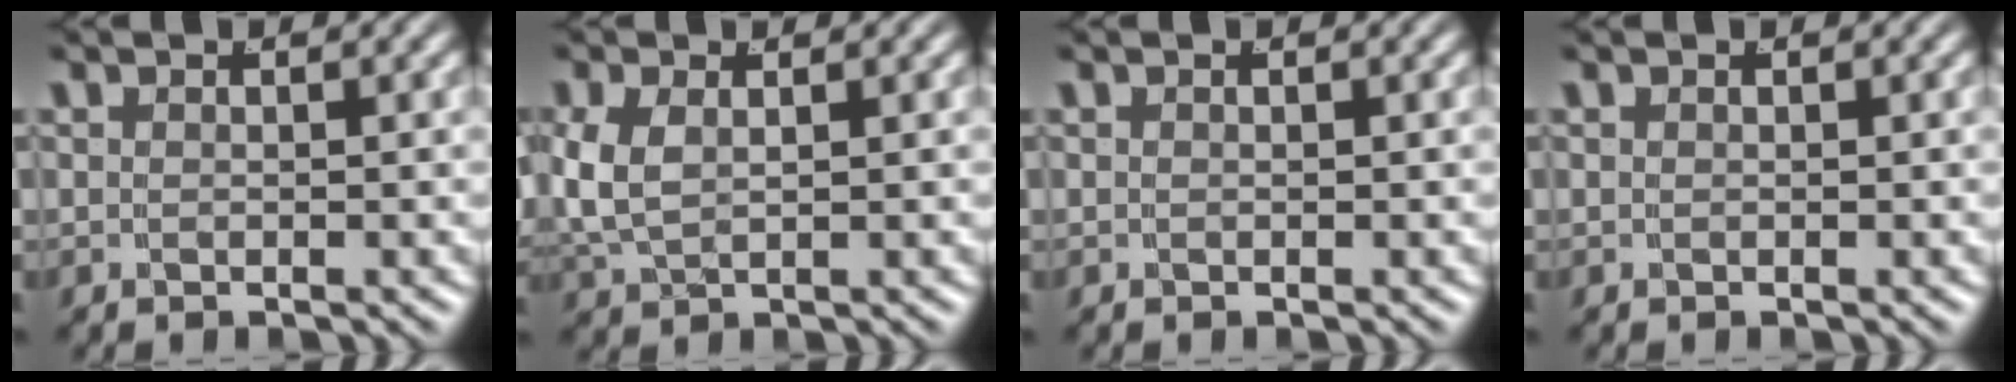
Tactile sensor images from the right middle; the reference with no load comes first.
{"total": 3.5, "force": [0.5, 2.5, 2.4], "torque": [-0.069, -0.011, 0.023]}
{"total": 0.0}
{"total": 0.0}